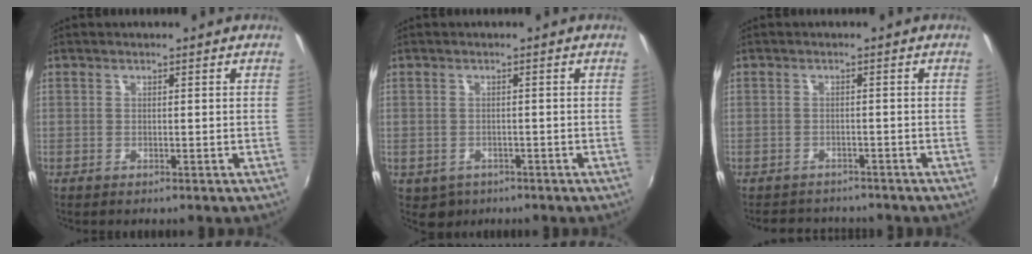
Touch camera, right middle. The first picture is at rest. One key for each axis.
{"total": 3.7, "fx": -1.5, "fy": 3.1, "fz": 1.2, "tx": -0.030, "ty": -0.006, "tz": -0.016}
{"total": 5.5, "fx": -4.9, "fy": 2.3, "fz": 0.9, "tx": -0.027, "ty": -0.001, "tz": -0.073}